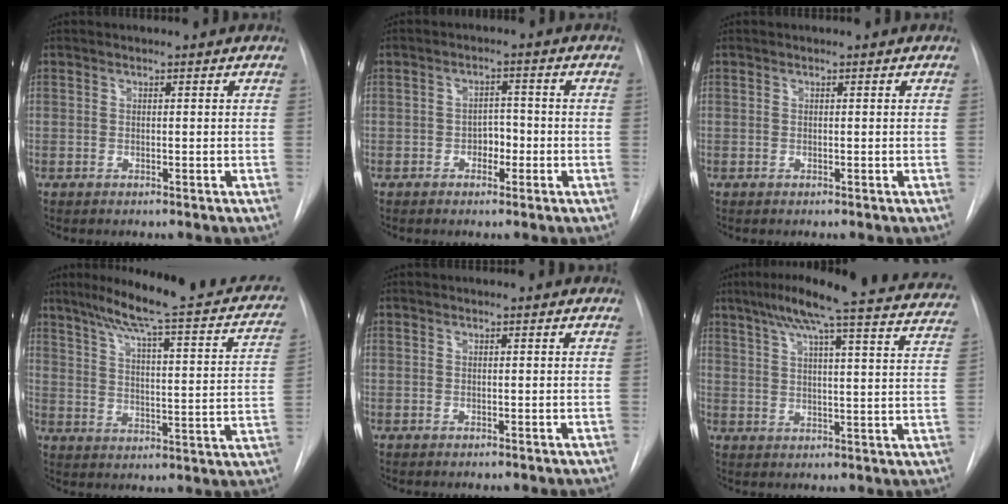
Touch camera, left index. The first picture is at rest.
{"total": 2.9, "force": [-1.5, 1.7, 1.8], "torque": [-0.018, 0.006, -0.022]}
{"total": 0.0}
{"total": 24.1, "force": [19.5, 3.2, 13.8], "torque": [-0.192, -0.011, 0.243]}
{"total": 0.0}
{"total": 25.8, "force": [22.4, 1.9, 12.6], "torque": [-0.182, -0.030, 0.267]}